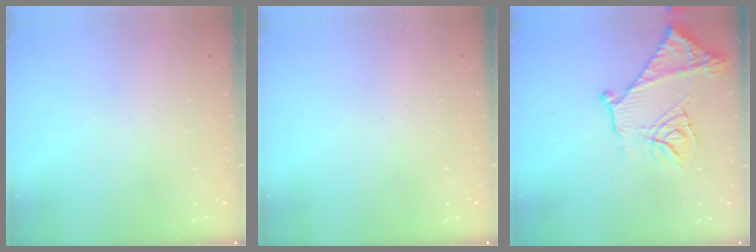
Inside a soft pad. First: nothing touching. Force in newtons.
{"total": 0.0}
{"total": 17.6, "press": 17.5, "slide": 1.7}